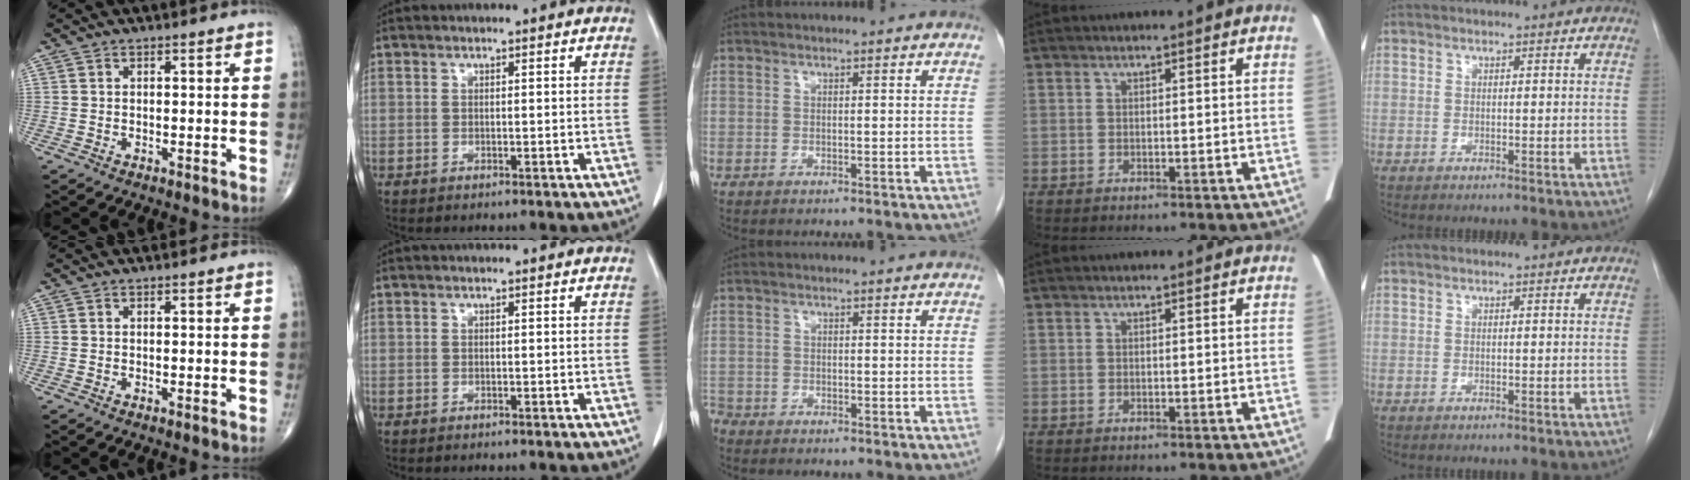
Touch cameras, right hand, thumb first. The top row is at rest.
{"index": {"total": 0.9, "force": [-0.8, -0.1, 0.4], "torque": [-0.002, 0.001, -0.010]}, "middle": {"total": 1.6, "force": [-1.4, 0.6, 0.1], "torque": [-0.003, -0.002, -0.026]}}